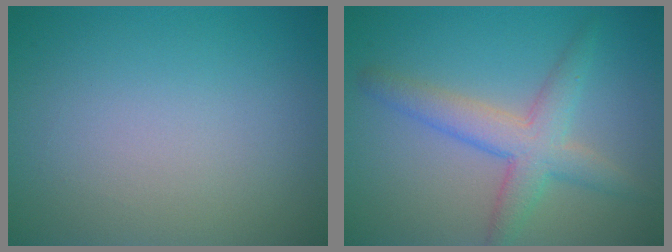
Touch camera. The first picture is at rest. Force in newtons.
{"total": 4.3, "press": 4.3, "slide": 0.2}